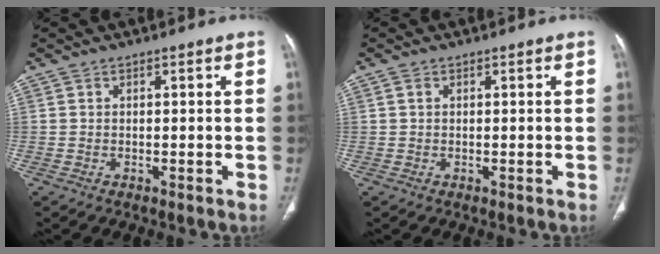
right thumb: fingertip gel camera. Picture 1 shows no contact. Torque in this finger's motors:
{"motor_torque": [-0.02, -0.09, -0.37, 0.07, 0.04]}